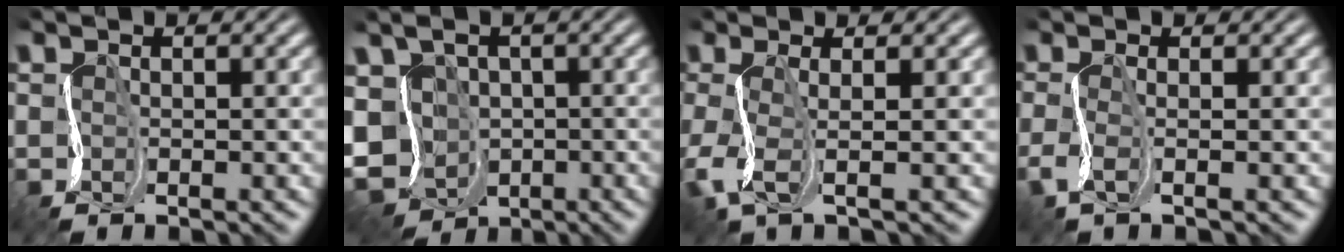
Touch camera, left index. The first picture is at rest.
{"total": 9.9, "force": [-2.5, 7.9, 5.4], "torque": [-0.099, -0.014, -0.055]}
{"total": 3.3, "force": [0.0, 0.7, 3.2], "torque": [-0.076, -0.002, -0.007]}
{"total": 2.1, "force": [-0.5, 0.5, 2.0], "torque": [-0.052, -0.005, -0.016]}